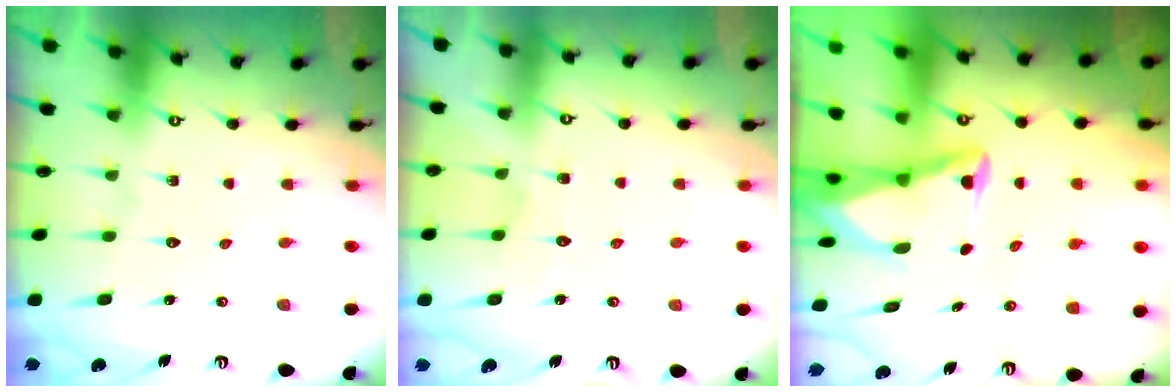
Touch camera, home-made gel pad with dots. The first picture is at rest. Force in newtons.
{"total": 3.4, "press": 3.3, "slide": 0.4}
{"total": 3.5, "press": 3.3, "slide": 1.0}